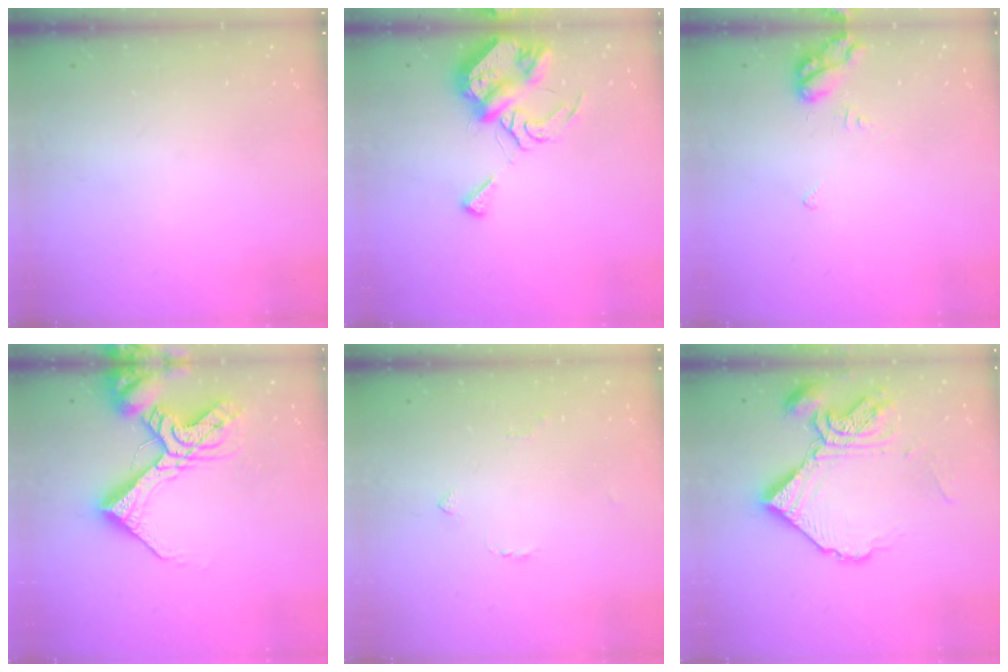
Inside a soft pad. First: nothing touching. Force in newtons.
{"total": 8.4, "press": 8.4, "slide": 0.4}
{"total": 5.2, "press": 5.1, "slide": 0.6}
{"total": 17.0, "press": 16.9, "slide": 2.1}
{"total": 2.3, "press": 2.2, "slide": 0.6}
{"total": 14.3, "press": 14.2, "slide": 1.6}